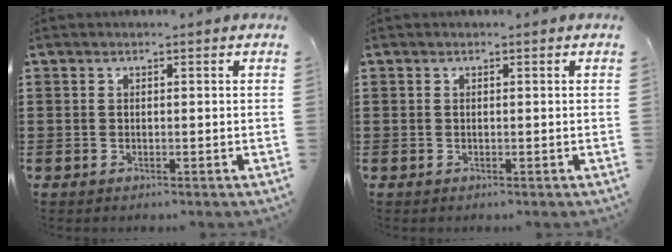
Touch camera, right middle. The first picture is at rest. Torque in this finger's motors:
{"motor_torque": [-0.14, -0.12, 0.00, 0.00]}